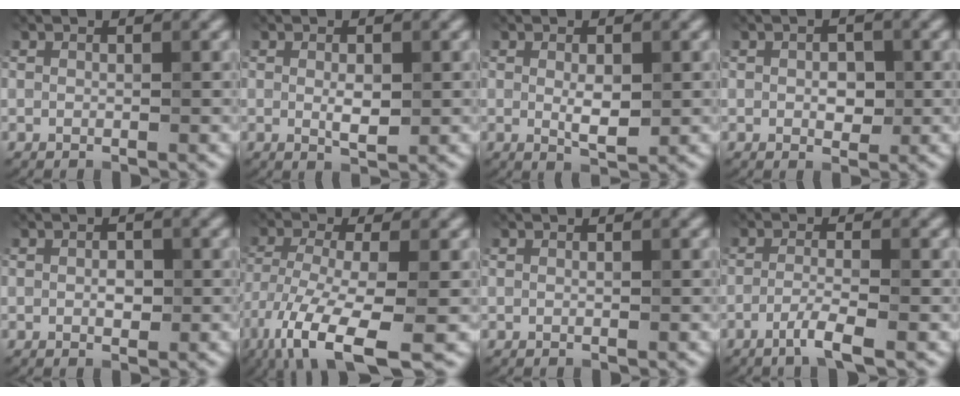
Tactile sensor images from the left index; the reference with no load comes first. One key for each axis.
{"total": 2.0, "fx": 0.0, "fy": 0.8, "fz": 1.8, "tx": -0.032, "ty": -0.004, "tz": 0.004}
{"total": 2.4, "fx": 0.1, "fy": 0.9, "fz": 2.2, "tx": -0.042, "ty": -0.005, "tz": 0.004}
{"total": 1.9, "fx": 0.0, "fy": 1.3, "fz": 1.5, "tx": -0.022, "ty": -0.003, "tz": 0.000}
{"total": 1.3, "fx": 0.0, "fy": 0.8, "fz": 1.0, "tx": -0.014, "ty": -0.002, "tz": -0.002}
{"total": 10.1, "fx": -6.0, "fy": 2.9, "fz": 7.5, "tx": -0.156, "ty": -0.018, "tz": -0.112}
{"total": 0.0}
{"total": 2.6, "fx": -1.4, "fy": 0.2, "fz": 2.1, "tx": -0.037, "ty": 0.004, "tz": -0.036}